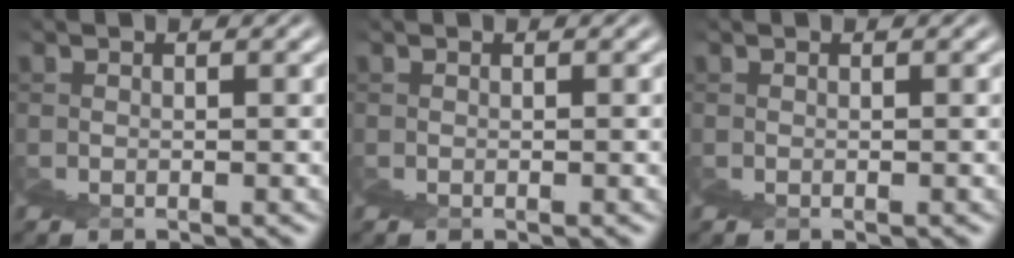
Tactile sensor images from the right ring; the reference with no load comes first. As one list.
[{"total": 0.0}, {"total": 0.0}]